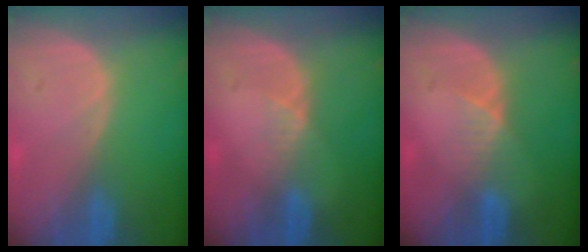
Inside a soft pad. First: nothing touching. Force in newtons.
{"total": 2.0, "press": 1.6, "slide": 1.3}
{"total": 3.0, "press": 2.6, "slide": 1.5}